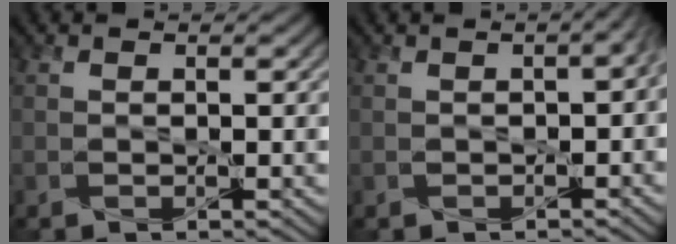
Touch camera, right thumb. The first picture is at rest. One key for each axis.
{"total": 1.7, "fx": -0.5, "fy": 0.9, "fz": 1.3, "tx": -0.020, "ty": -0.003, "tz": -0.004}